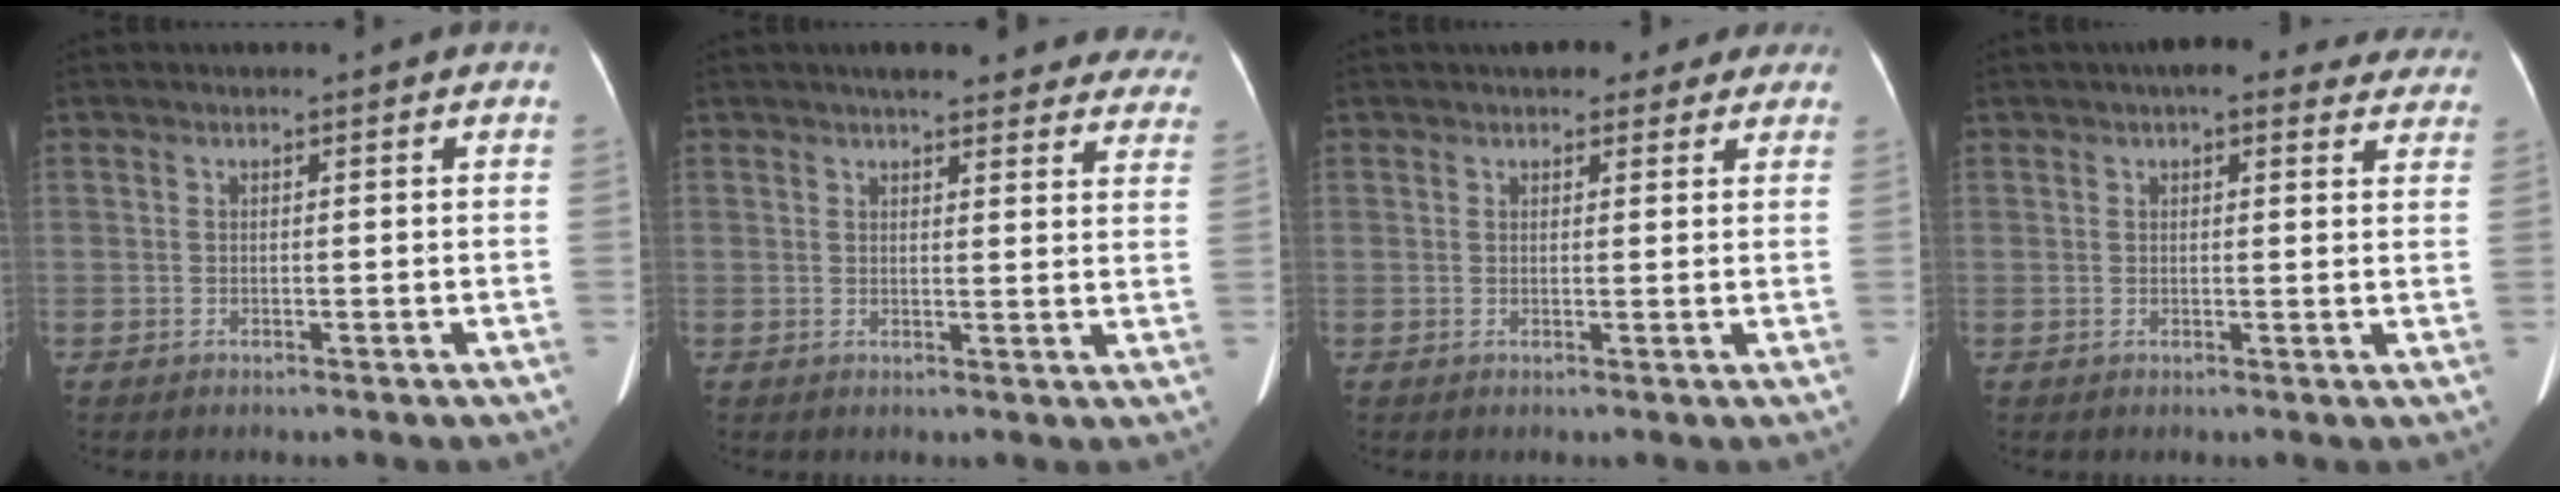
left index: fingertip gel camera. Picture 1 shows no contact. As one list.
[{"total": 18.3, "force": [16.3, 4.5, 7.0], "torque": [-0.062, -0.002, 0.175]}, {"total": 6.9, "force": [5.5, 3.1, 2.8], "torque": [-0.018, 0.020, 0.065]}, {"total": 11.7, "force": [9.7, 3.8, 5.3], "torque": [-0.038, 0.025, 0.101]}]